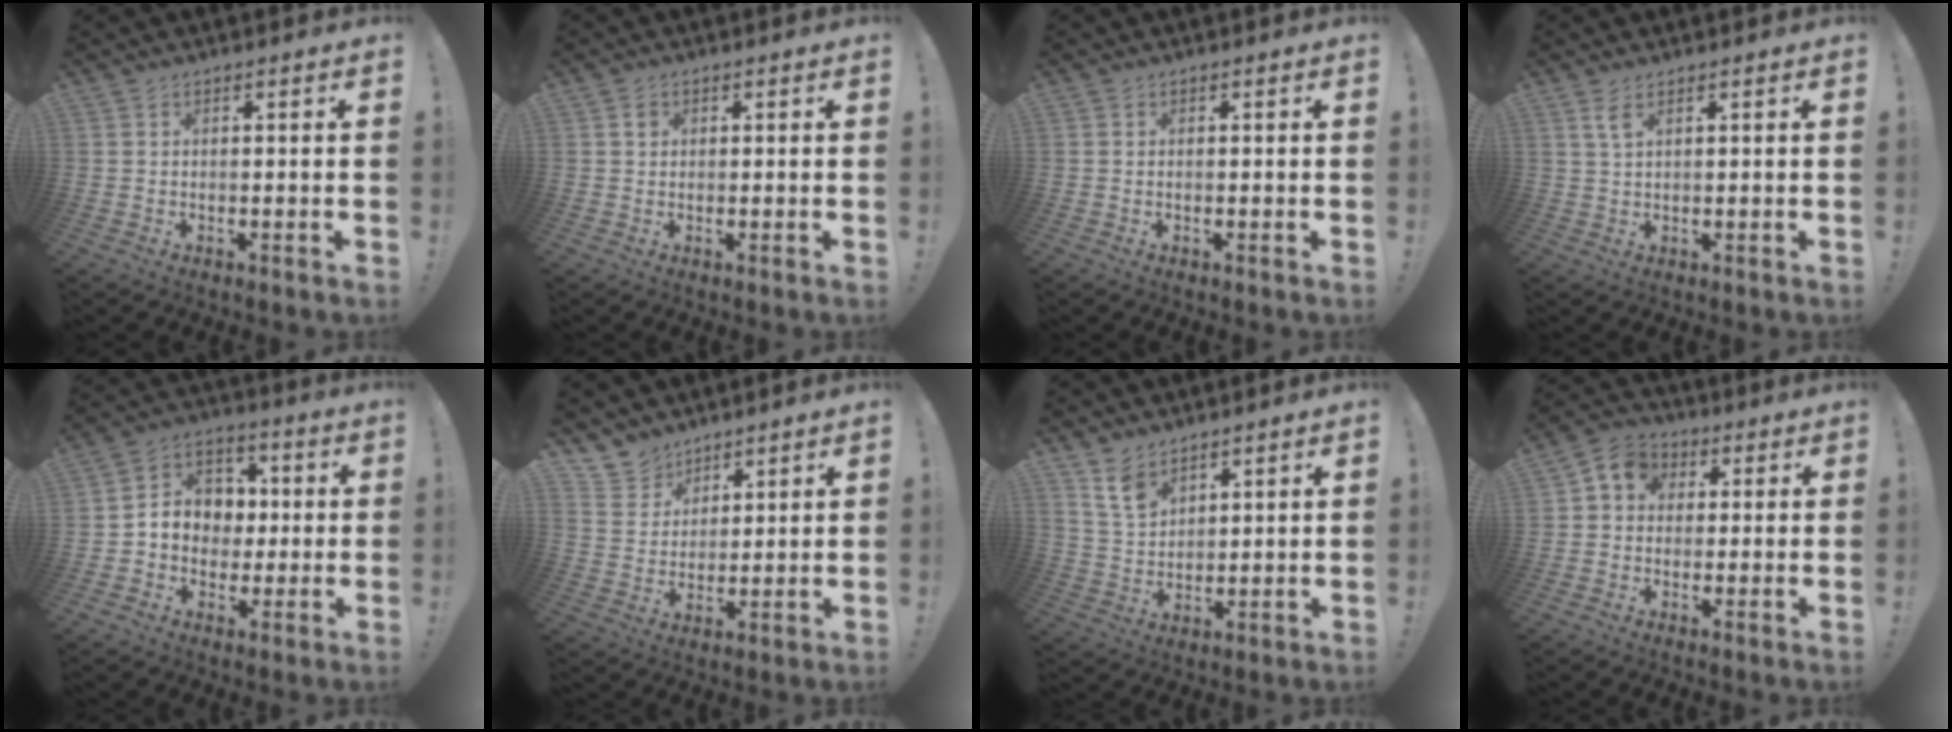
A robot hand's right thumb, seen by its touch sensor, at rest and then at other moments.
{"total": 1.1, "force": [0.5, 0.9, 0.2], "torque": [0.009, -0.003, 0.005]}
{"total": 0.0}
{"total": 3.0, "force": [1.5, 1.0, 2.4], "torque": [-0.046, -0.002, 0.026]}
{"total": 9.7, "force": [-0.7, 9.1, 3.4], "torque": [-0.035, 0.011, -0.004]}
{"total": 7.9, "force": [6.4, 4.6, 0.3], "torque": [-0.017, -0.053, 0.127]}
{"total": 8.5, "force": [6.2, 4.8, 3.2], "torque": [-0.064, -0.032, 0.122]}
{"total": 6.3, "force": [0.9, 5.6, 2.7], "torque": [-0.044, 0.010, 0.020]}